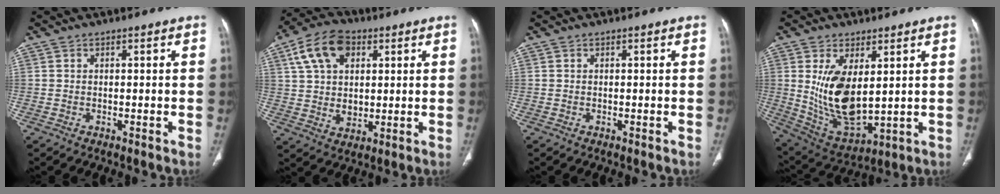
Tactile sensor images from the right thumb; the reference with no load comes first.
{"total": 13.0, "force": [4.8, 8.6, 8.5], "torque": [-0.136, -0.004, 0.087]}
{"total": 0.0}
{"total": 13.6, "force": [2.5, 6.8, 11.5], "torque": [-0.205, -0.024, 0.070]}